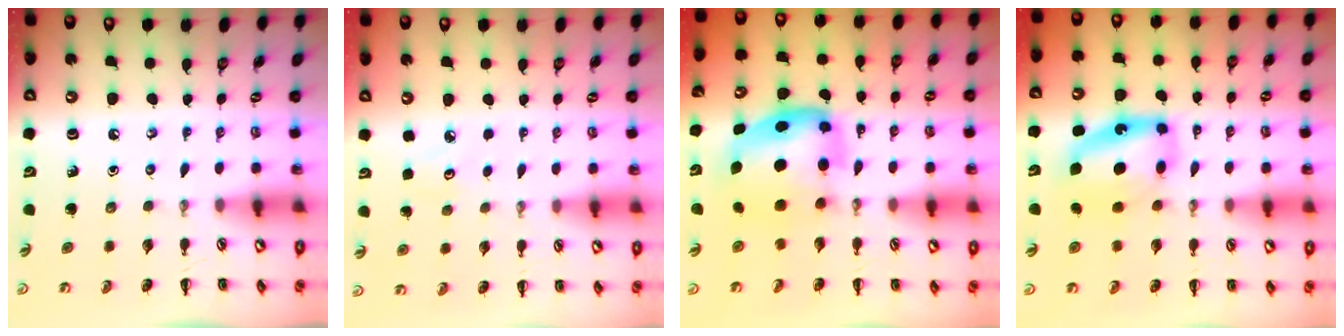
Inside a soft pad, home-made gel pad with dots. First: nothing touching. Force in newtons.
{"total": 2.8, "press": 2.7, "slide": 0.8}
{"total": 7.0, "press": 6.8, "slide": 1.6}
{"total": 9.5, "press": 9.2, "slide": 2.3}